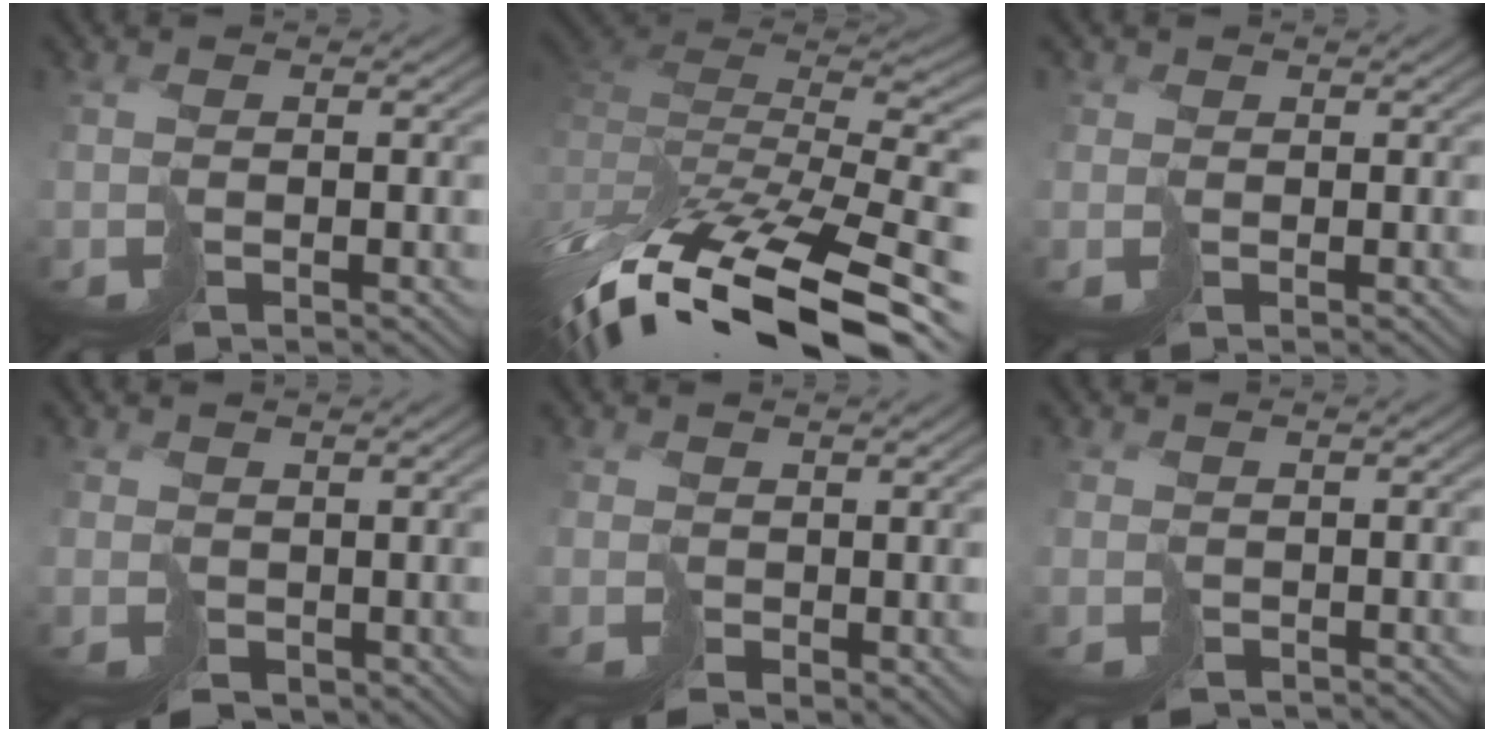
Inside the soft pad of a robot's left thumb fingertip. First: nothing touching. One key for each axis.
{"total": 15.4, "fx": -7.3, "fy": 6.4, "fz": 11.9, "tx": -0.248, "ty": -0.007, "tz": -0.117}
{"total": 0.9, "fx": 0.1, "fy": 0.8, "fz": -0.5, "tx": 0.016, "ty": 0.001, "tz": 0.004}
{"total": 1.6, "fx": 0.6, "fy": 1.5, "fz": 0.2, "tx": -0.012, "ty": -0.003, "tz": 0.013}
{"total": 1.7, "fx": 0.1, "fy": 1.4, "fz": 0.9, "tx": -0.021, "ty": -0.004, "tz": 0.007}
{"total": 1.3, "fx": -1.0, "fy": 0.8, "fz": -0.3, "tx": 0.010, "ty": -0.007, "tz": -0.011}